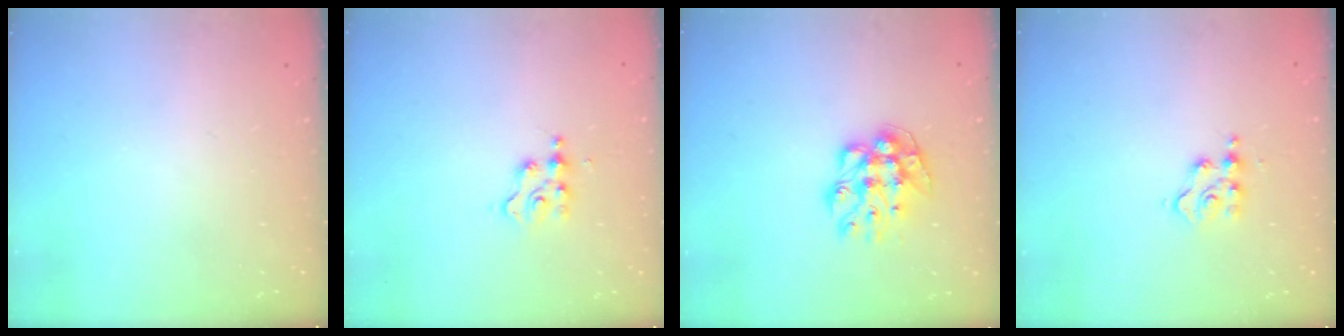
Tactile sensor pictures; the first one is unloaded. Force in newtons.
{"total": 2.6, "press": 2.6, "slide": 0.3}
{"total": 10.3, "press": 10.3, "slide": 0.5}
{"total": 4.6, "press": 4.6, "slide": 0.2}